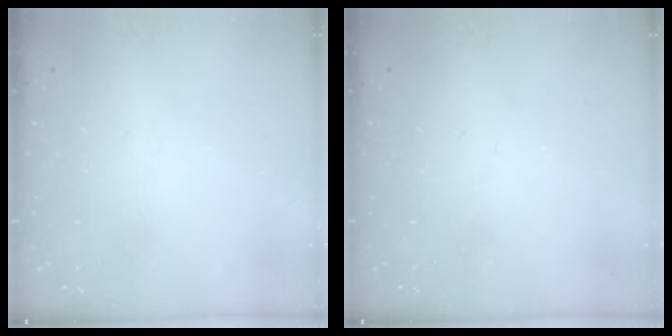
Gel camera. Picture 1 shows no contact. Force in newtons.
{"total": 0.0}